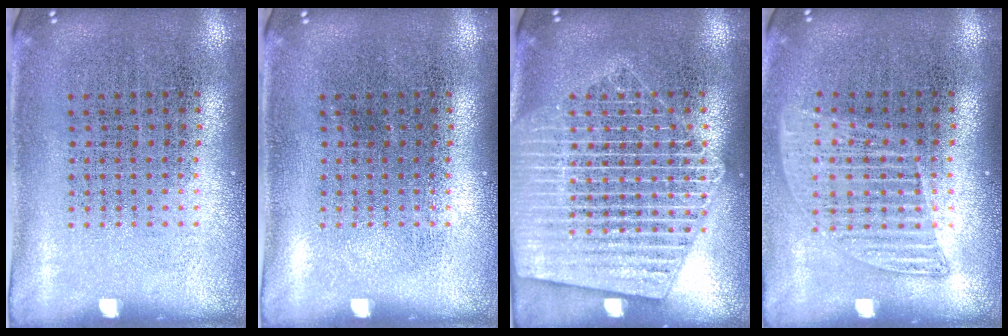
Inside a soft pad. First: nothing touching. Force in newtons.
{"total": 0.0}
{"total": 3.9, "press": 3.9, "slide": 0.5}
{"total": 1.3, "press": 1.1, "slide": 0.6}